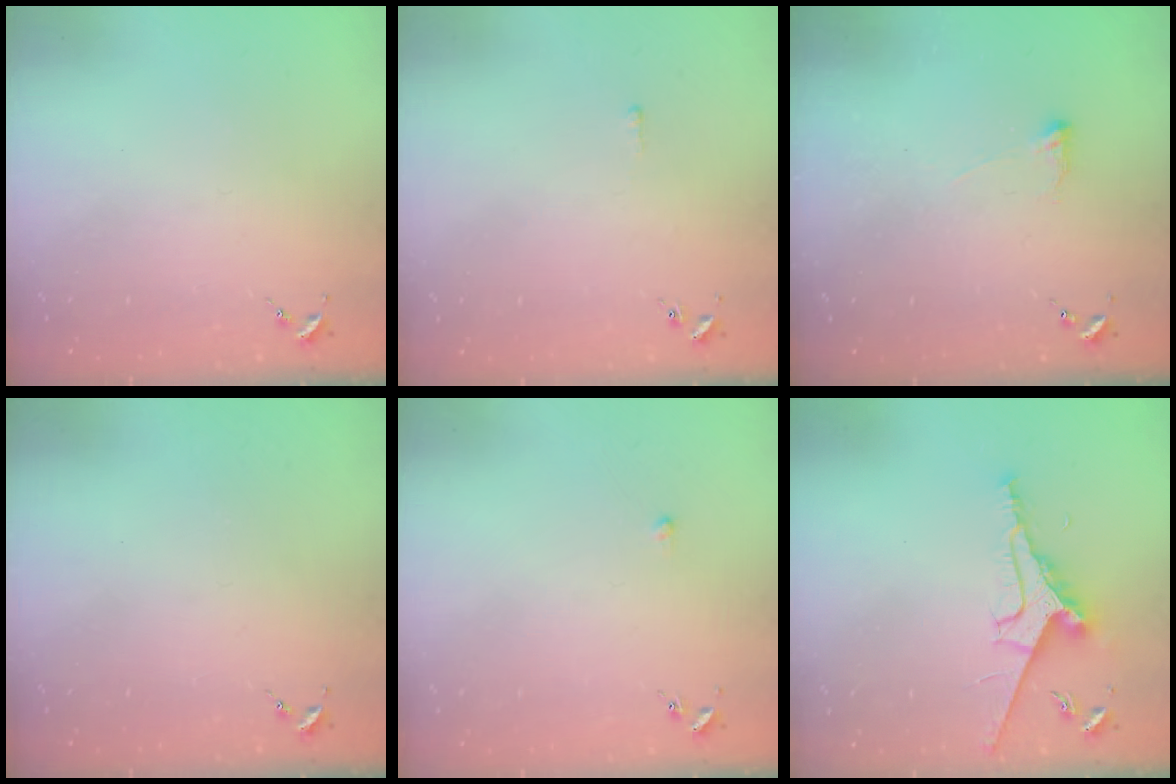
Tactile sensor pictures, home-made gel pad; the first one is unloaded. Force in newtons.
{"total": 2.6, "press": 2.6, "slide": 0.4}
{"total": 3.6, "press": 3.6, "slide": 0.5}
{"total": 0.0}
{"total": 2.9, "press": 2.8, "slide": 0.6}
{"total": 9.4, "press": 9.3, "slide": 1.2}